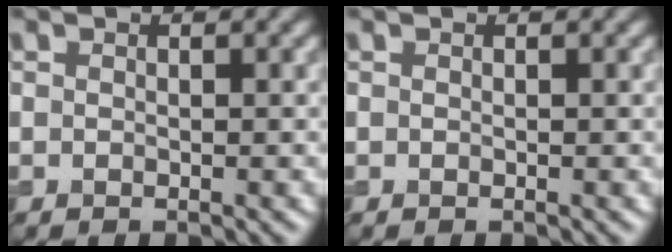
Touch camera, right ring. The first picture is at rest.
{"total": 0.0}